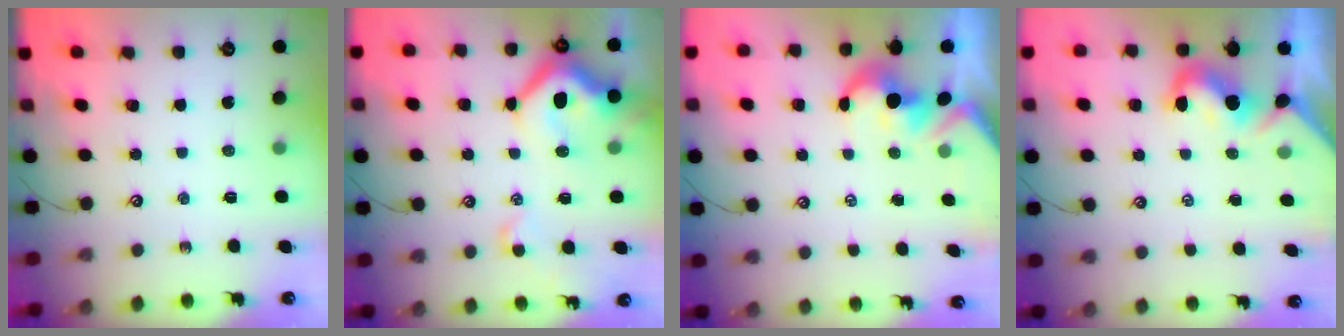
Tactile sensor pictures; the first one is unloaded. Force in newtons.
{"total": 14.3, "press": 14.2, "slide": 1.9}
{"total": 1.8, "press": 1.5, "slide": 1.0}
{"total": 1.8, "press": 1.8, "slide": 0.6}